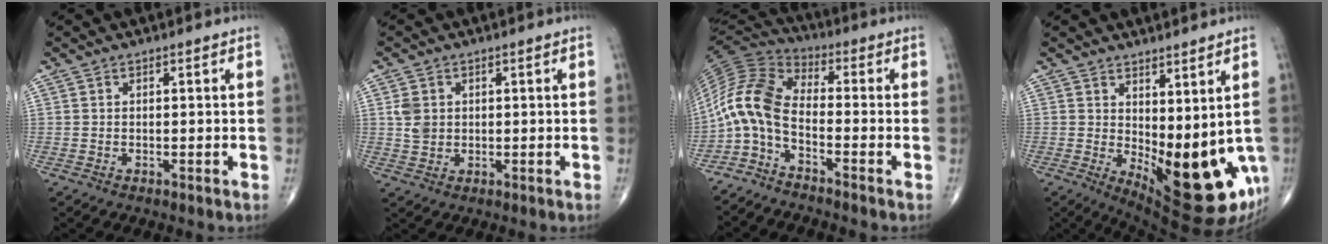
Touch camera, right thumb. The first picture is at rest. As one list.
[{"total": 3.6, "force": [0.7, 3.0, 2.0], "torque": [-0.026, -0.001, 0.018]}, {"total": 10.2, "force": [-3.6, 4.5, 8.4], "torque": [-0.178, 0.062, -0.091]}, {"total": 15.8, "force": [-1.1, 6.6, 14.4], "torque": [-0.187, -0.034, 0.007]}]